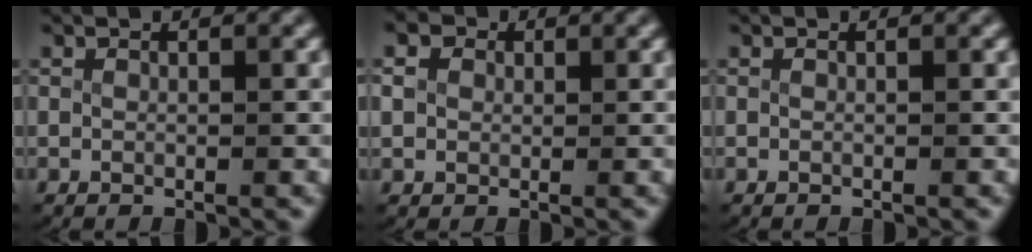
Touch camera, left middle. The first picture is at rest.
{"total": 2.0, "force": [0.6, 1.8, 0.7], "torque": [-0.030, -0.005, 0.014]}
{"total": 0.0}